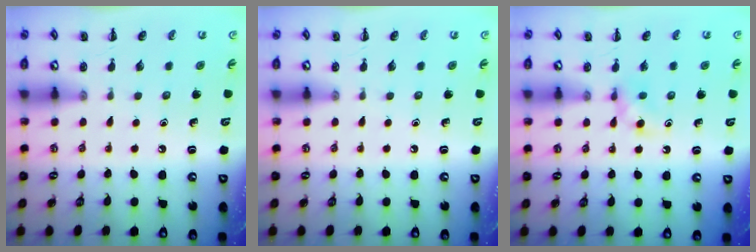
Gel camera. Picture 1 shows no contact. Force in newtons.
{"total": 0.0}
{"total": 4.0, "press": 3.8, "slide": 1.4}